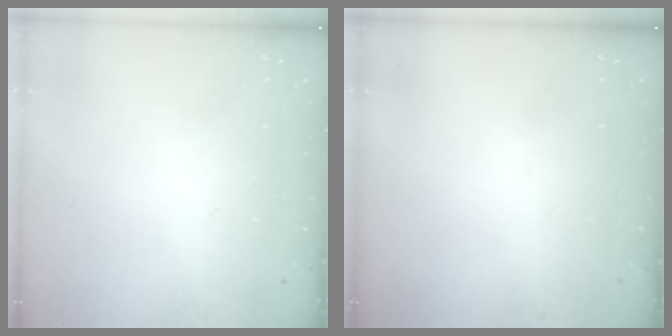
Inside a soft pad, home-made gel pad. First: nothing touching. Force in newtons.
{"total": 0.0}